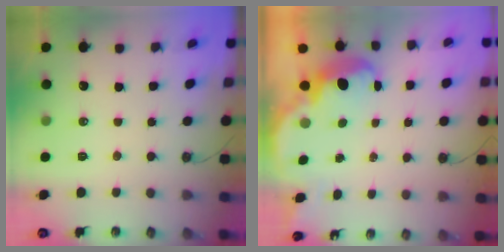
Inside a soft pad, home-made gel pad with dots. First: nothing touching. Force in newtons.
{"total": 3.9, "press": 3.8, "slide": 0.6}